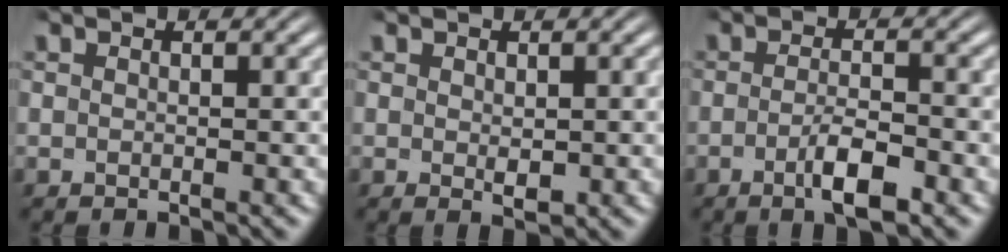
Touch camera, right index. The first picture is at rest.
{"total": 1.4, "force": [-0.1, 0.7, 1.2], "torque": [-0.019, -0.010, 0.006]}
{"total": 3.7, "force": [-1.8, 0.8, 3.2], "torque": [-0.053, -0.012, -0.028]}